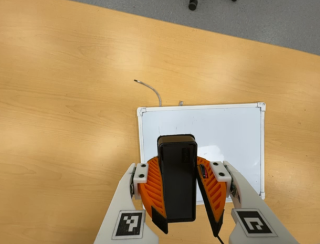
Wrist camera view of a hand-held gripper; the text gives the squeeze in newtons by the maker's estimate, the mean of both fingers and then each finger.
{"total": 10.2, "left": 10.3, "right": 10.1}